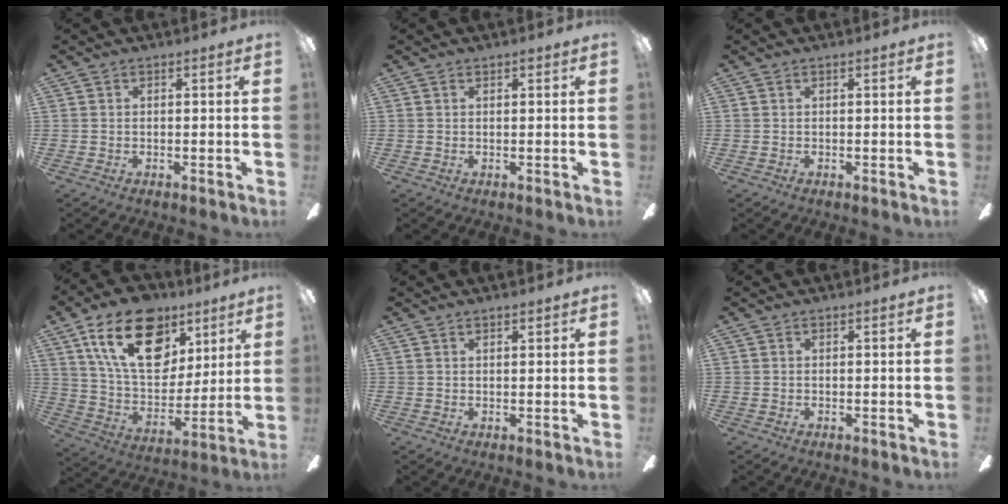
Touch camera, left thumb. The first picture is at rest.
{"total": 0.6, "force": [0.5, 0.2, 0.4], "torque": [-0.008, 0.001, 0.009]}
{"total": 0.0}
{"total": 23.4, "force": [11.6, 14.2, 14.5], "torque": [-0.238, -0.043, 0.204]}
{"total": 1.1, "force": [1.0, 0.3, 0.4], "torque": [-0.009, 0.000, 0.018]}
{"total": 0.0}